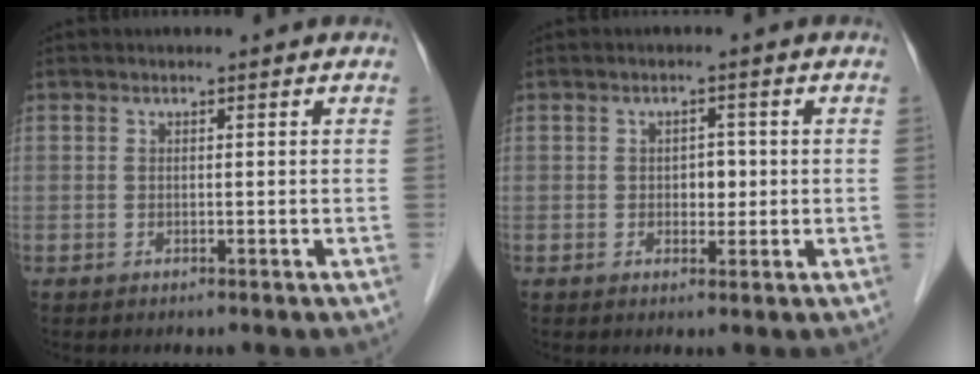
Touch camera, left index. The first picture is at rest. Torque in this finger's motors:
{"motor_torque": [-0.16, 0.02, -0.01, 0.00]}